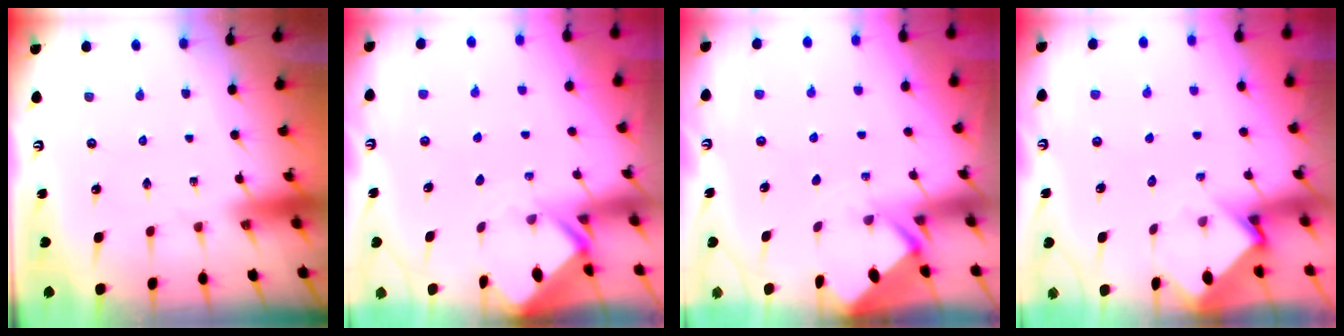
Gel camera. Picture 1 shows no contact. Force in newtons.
{"total": 2.6, "press": 2.6, "slide": 0.2}
{"total": 2.5, "press": 2.5, "slide": 0.1}
{"total": 3.6, "press": 3.6, "slide": 0.3}